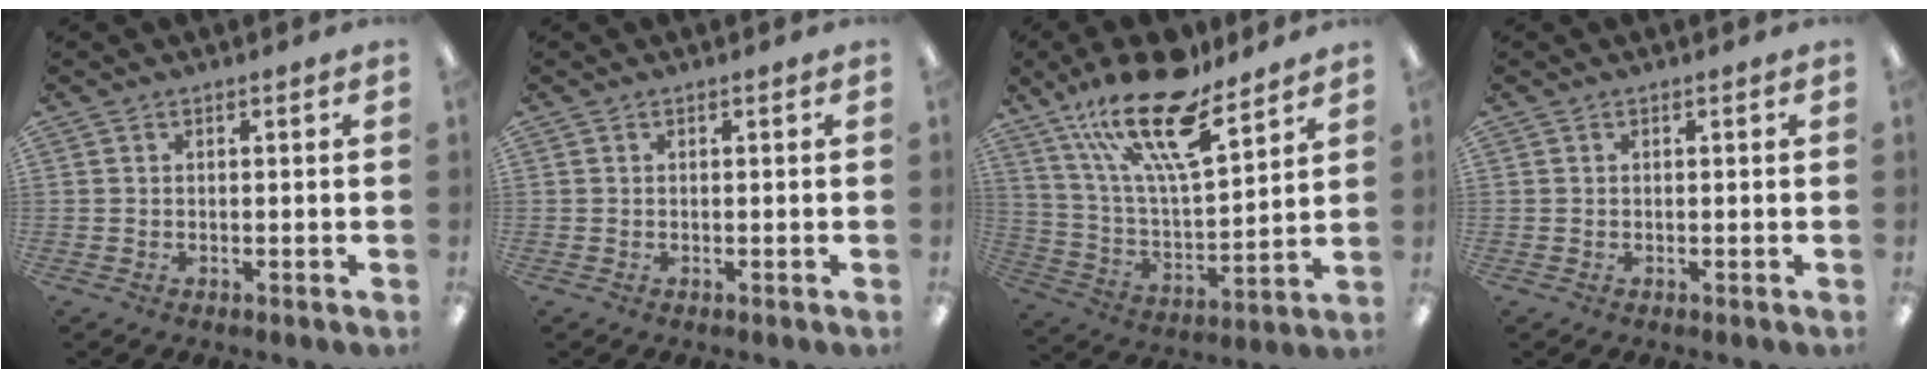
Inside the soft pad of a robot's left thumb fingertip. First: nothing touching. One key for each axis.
{"total": 0.0}
{"total": 22.4, "fx": 15.2, "fy": 7.5, "fz": 14.7, "tx": -0.264, "ty": -0.090, "tz": 0.260}
{"total": 0.0}